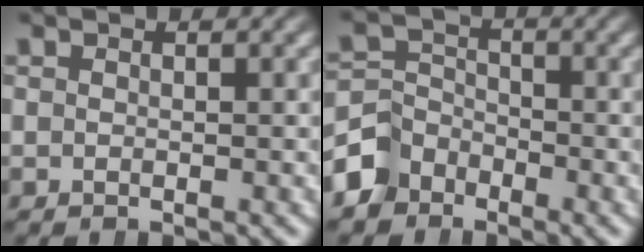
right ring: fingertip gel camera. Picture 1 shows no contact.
{"total": 5.0, "force": [-2.9, 3.9, 1.3], "torque": [-0.013, -0.011, -0.047]}